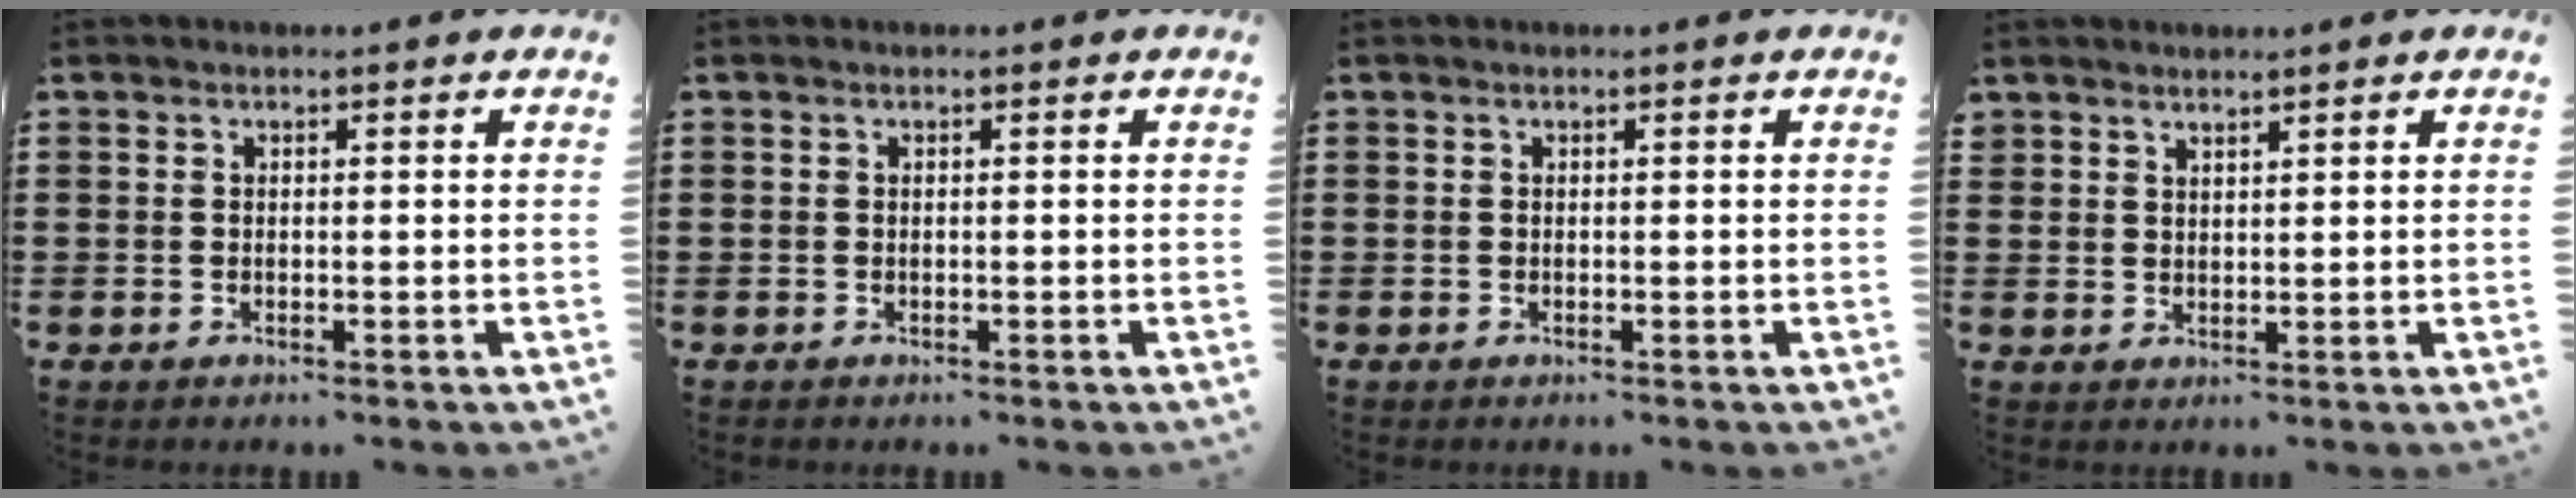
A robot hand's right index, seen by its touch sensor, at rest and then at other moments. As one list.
[{"total": 0.0}, {"total": 0.0}, {"total": 1.9, "force": [1.9, 0.5, 0.0], "torque": [-0.003, 0.003, 0.037]}]